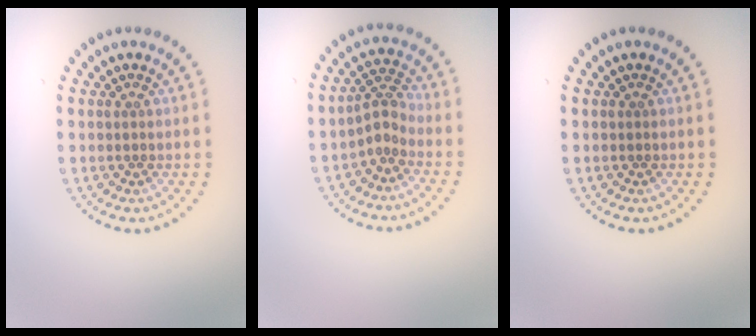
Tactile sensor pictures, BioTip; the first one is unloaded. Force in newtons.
{"total": 2.2, "press": 1.5, "slide": 1.5}
{"total": 0.0}